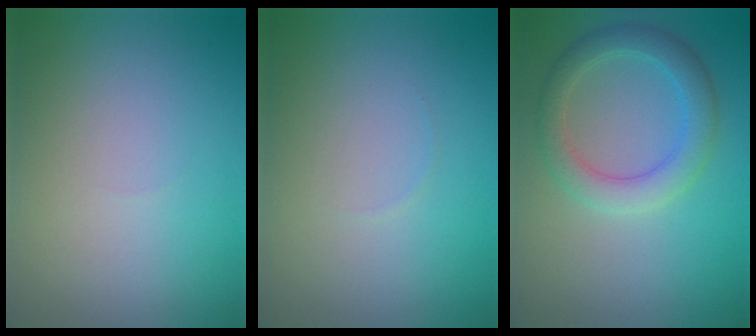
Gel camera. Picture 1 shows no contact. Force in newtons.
{"total": 0.0}
{"total": 3.8, "press": 3.8, "slide": 0.3}